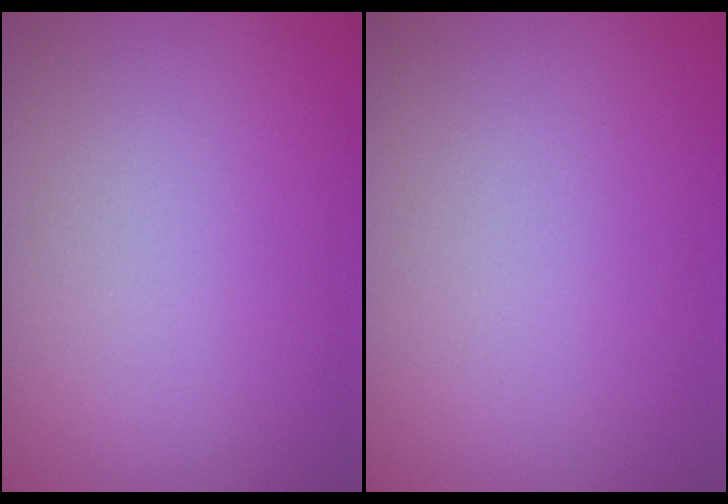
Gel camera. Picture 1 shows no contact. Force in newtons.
{"total": 0.0}